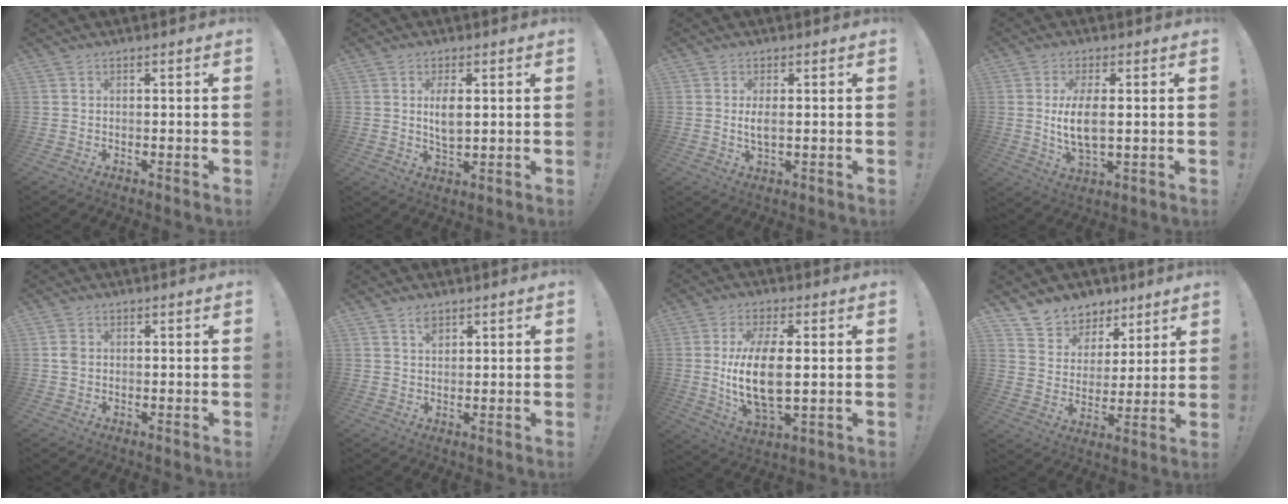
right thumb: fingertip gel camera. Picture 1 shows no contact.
{"total": 5.2, "force": [1.2, 2.5, 4.4], "torque": [-0.086, -0.010, 0.014]}
{"total": 3.5, "force": [0.3, 1.2, 3.3], "torque": [-0.059, -0.007, 0.001]}
{"total": 8.8, "force": [0.6, 3.5, 8.0], "torque": [-0.158, -0.018, 0.004]}
{"total": 1.7, "force": [0.2, 1.4, 1.1], "torque": [-0.016, 0.003, 0.003]}
{"total": 2.7, "force": [1.8, 1.6, 1.4], "torque": [-0.012, -0.010, 0.029]}
{"total": 14.6, "force": [0.4, 6.6, 13.1], "torque": [-0.266, -0.018, 0.000]}
{"total": 8.7, "force": [6.0, 6.2, 0.7], "torque": [-0.019, -0.049, 0.120]}